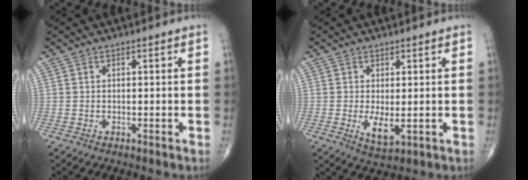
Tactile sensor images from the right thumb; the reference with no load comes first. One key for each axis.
{"total": 4.2, "fx": -0.5, "fy": 1.7, "fz": 3.8, "tx": -0.067, "ty": -0.014, "tz": -0.002}